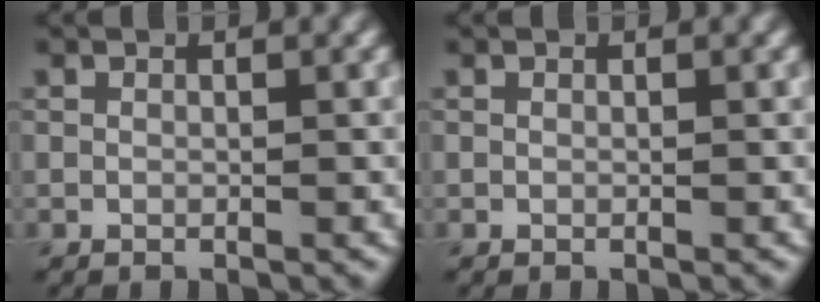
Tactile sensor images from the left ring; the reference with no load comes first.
{"total": 0.0}